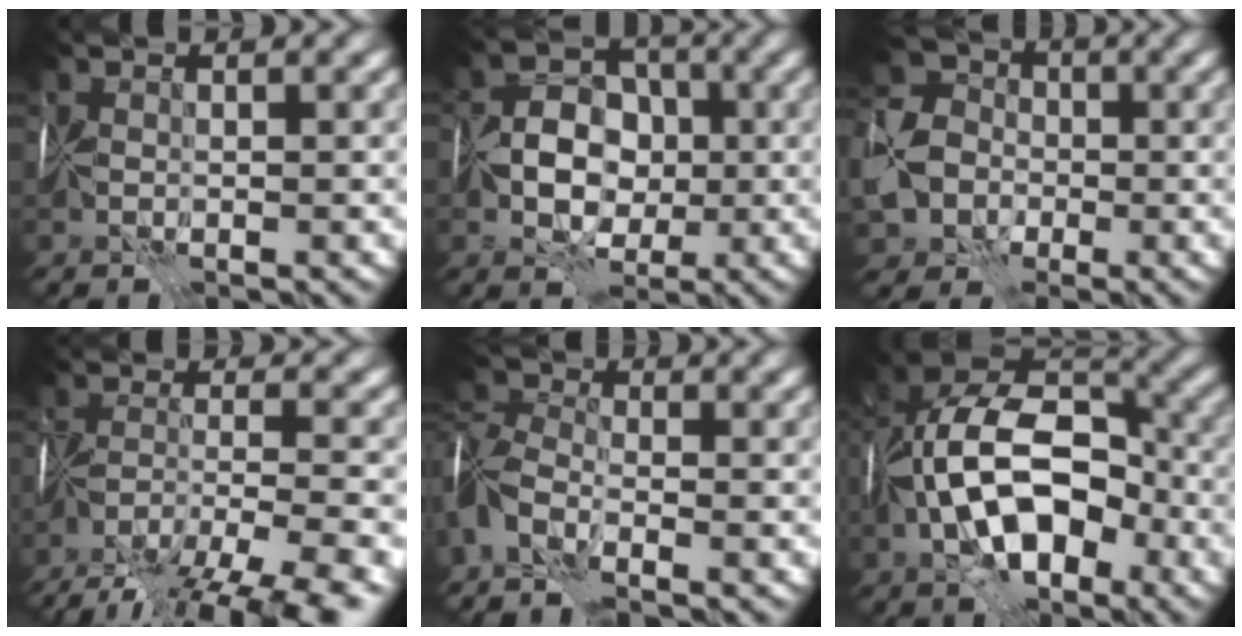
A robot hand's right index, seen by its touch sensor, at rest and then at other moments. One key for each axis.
{"total": 5.4, "fx": -0.6, "fy": 4.3, "fz": 3.2, "tx": -0.043, "ty": 0.012, "tz": -0.015}
{"total": 7.6, "fx": -2.3, "fy": 6.3, "fz": 3.5, "tx": -0.087, "ty": -0.007, "tz": -0.054}
{"total": 12.3, "fx": -9.9, "fy": 3.4, "fz": 6.4, "tx": -0.116, "ty": -0.019, "tz": -0.133}
{"total": 5.4, "fx": -3.3, "fy": 2.6, "fz": 3.4, "tx": -0.069, "ty": 0.003, "tz": -0.076}
{"total": 12.9, "fx": -2.6, "fy": 7.2, "fz": 10.4, "tx": -0.154, "ty": 0.025, "tz": -0.045}